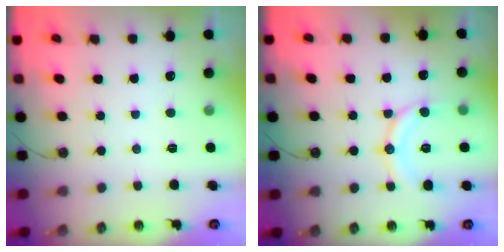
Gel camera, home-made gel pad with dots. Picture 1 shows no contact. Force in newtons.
{"total": 11.9, "press": 11.8, "slide": 1.2}